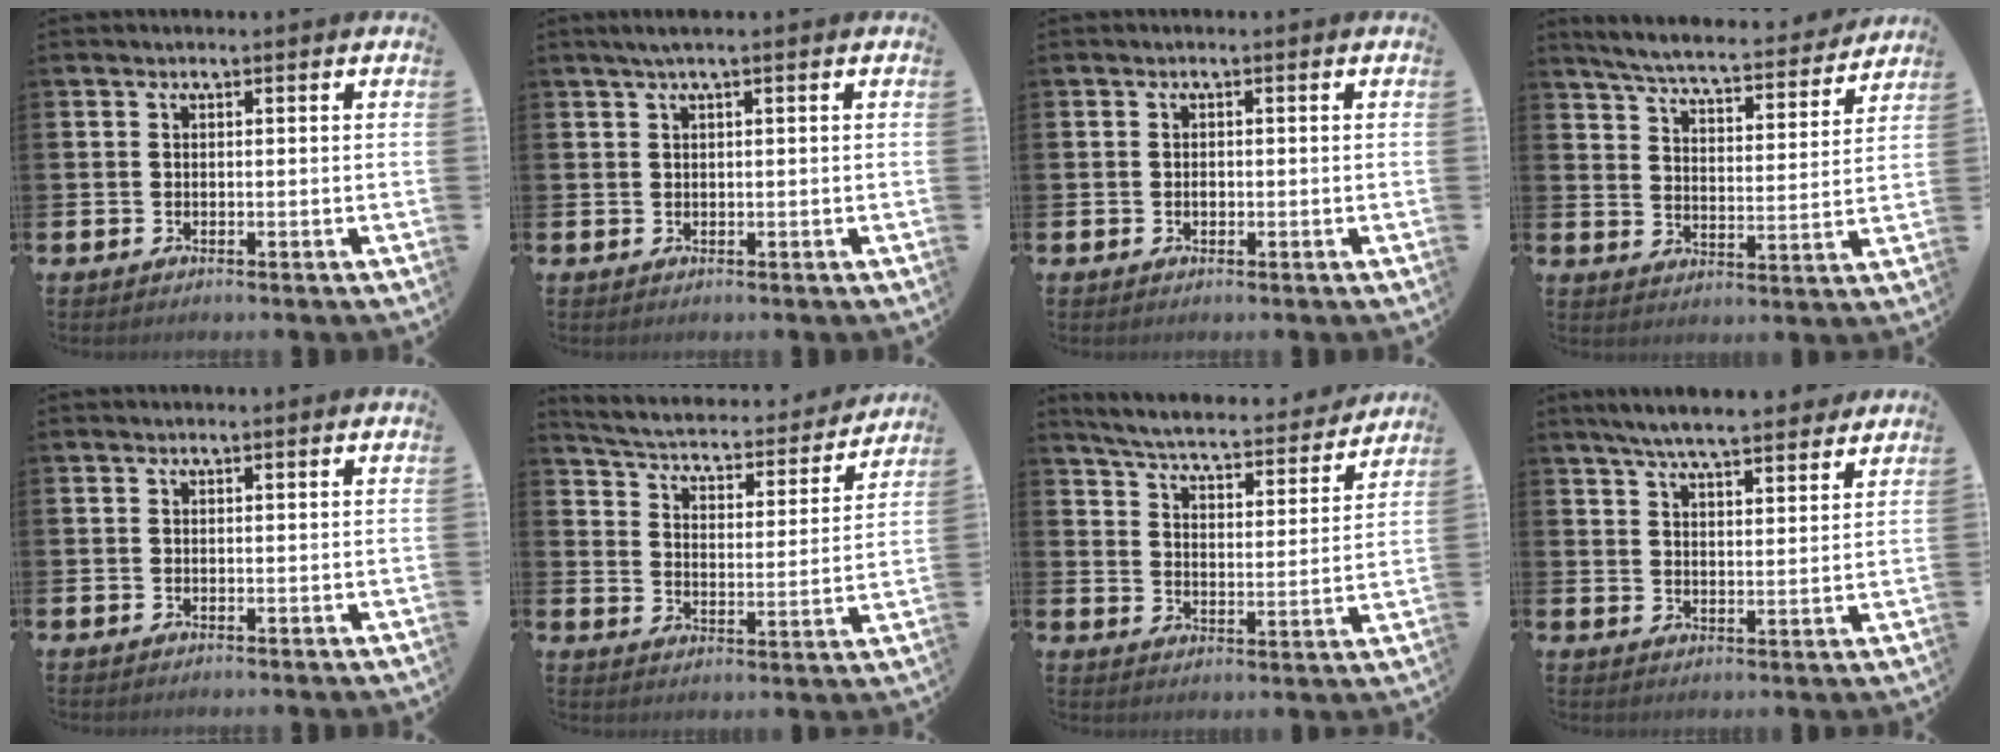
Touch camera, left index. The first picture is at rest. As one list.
[{"total": 1.5, "force": [0.8, 0.0, 1.3], "torque": [-0.029, 0.005, 0.014]}, {"total": 0.7, "force": [-0.2, 0.5, 0.5], "torque": [-0.008, 0.002, -0.005]}, {"total": 6.0, "force": [5.7, 0.6, 1.7], "torque": [-0.061, -0.042, 0.095]}, {"total": 0.0}, {"total": 4.3, "force": [4.0, 1.1, 1.2], "torque": [-0.051, -0.037, 0.058]}, {"total": 5.3, "force": [5.1, 0.4, 1.4], "torque": [-0.054, -0.044, 0.082]}, {"total": 6.5, "force": [6.2, 0.7, 2.1], "torque": [-0.054, -0.026, 0.110]}]